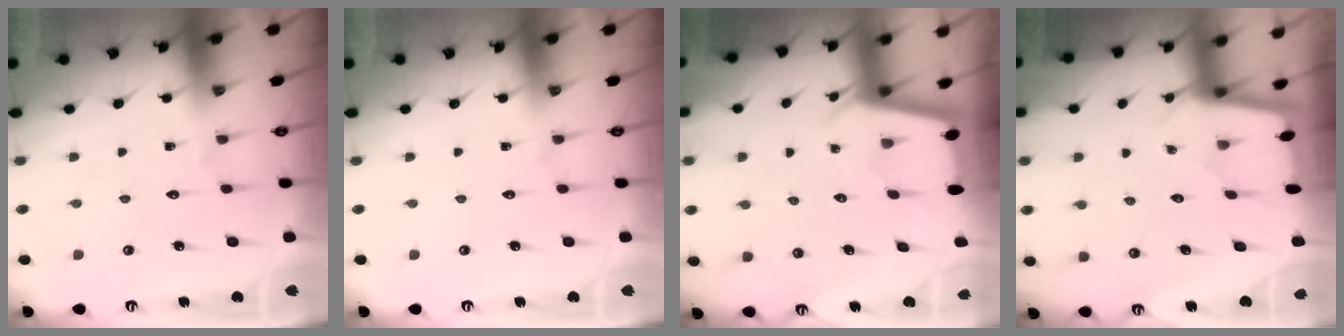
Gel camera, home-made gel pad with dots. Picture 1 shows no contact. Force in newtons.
{"total": 0.0}
{"total": 2.2, "press": 2.2, "slide": 0.3}
{"total": 1.9, "press": 1.9, "slide": 0.1}